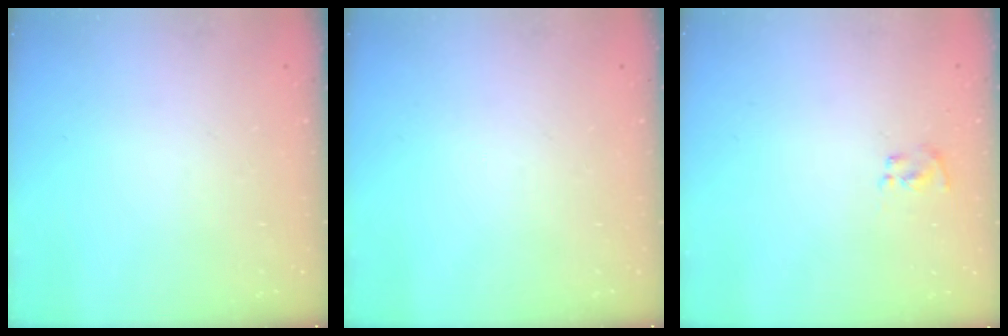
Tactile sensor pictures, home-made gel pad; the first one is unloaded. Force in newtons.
{"total": 0.0}
{"total": 3.0, "press": 2.9, "slide": 0.9}